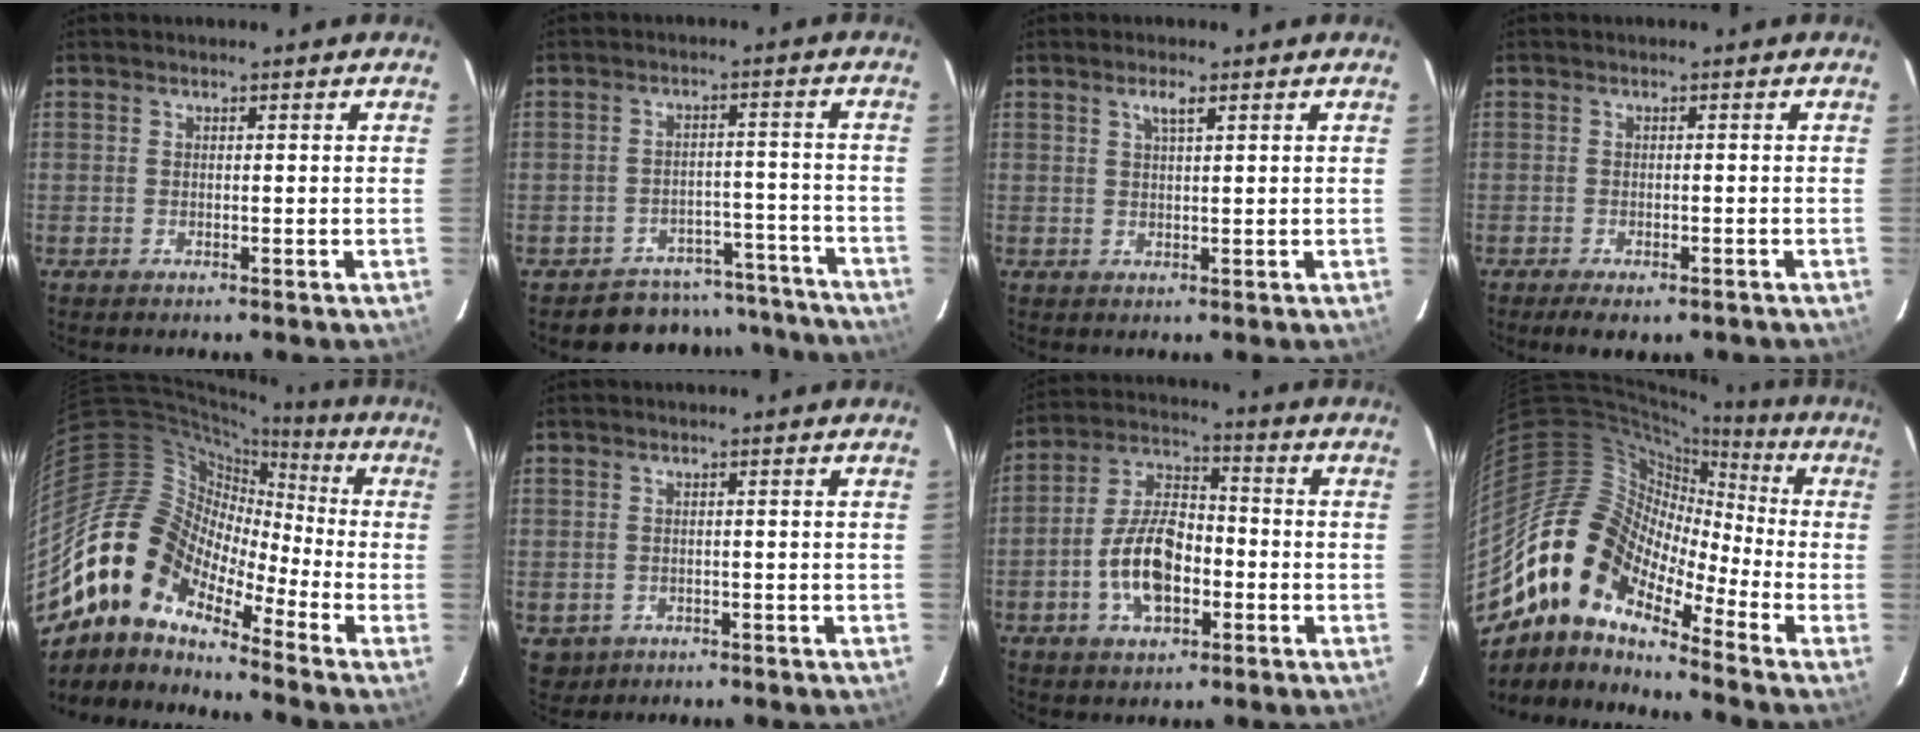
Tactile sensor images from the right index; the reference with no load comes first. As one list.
[{"total": 12.7, "force": [-11.4, 5.7, 0.1], "torque": [0.006, 0.062, -0.137]}, {"total": 2.2, "force": [1.2, 0.3, 1.7], "torque": [-0.031, 0.003, 0.022]}, {"total": 4.7, "force": [-3.4, 1.7, 2.8], "torque": [-0.059, -0.018, -0.050]}, {"total": 15.2, "force": [-10.6, 7.7, 7.8], "torque": [-0.126, 0.004, -0.222]}, {"total": 3.3, "force": [-0.7, 3.1, 0.9], "torque": [-0.020, -0.004, -0.002]}, {"total": 12.0, "force": [-3.6, 6.5, 9.5], "torque": [-0.192, 0.018, -0.061]}, {"total": 15.4, "force": [-9.6, 7.8, 9.1], "torque": [-0.147, 0.004, -0.204]}]